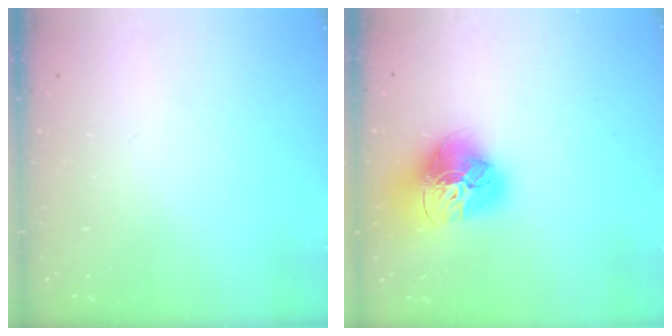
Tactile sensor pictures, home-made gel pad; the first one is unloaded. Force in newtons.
{"total": 18.0, "press": 17.9, "slide": 1.9}